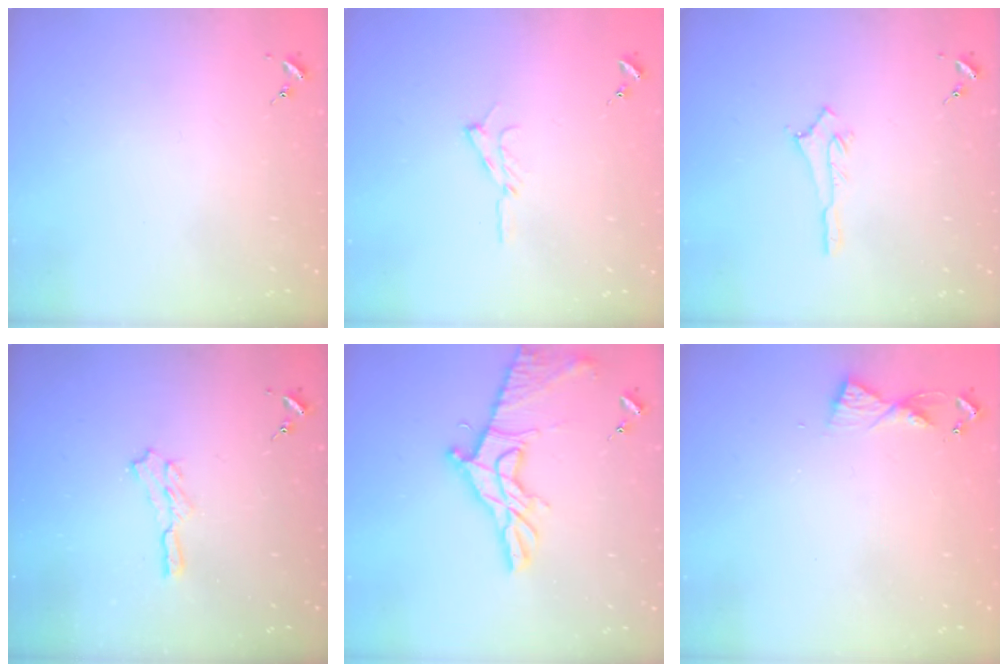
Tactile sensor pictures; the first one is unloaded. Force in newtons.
{"total": 6.5, "press": 6.5, "slide": 0.8}
{"total": 2.9, "press": 2.9, "slide": 0.2}
{"total": 5.0, "press": 5.0, "slide": 0.8}
{"total": 16.7, "press": 16.7, "slide": 0.7}
{"total": 5.5, "press": 5.4, "slide": 0.6}